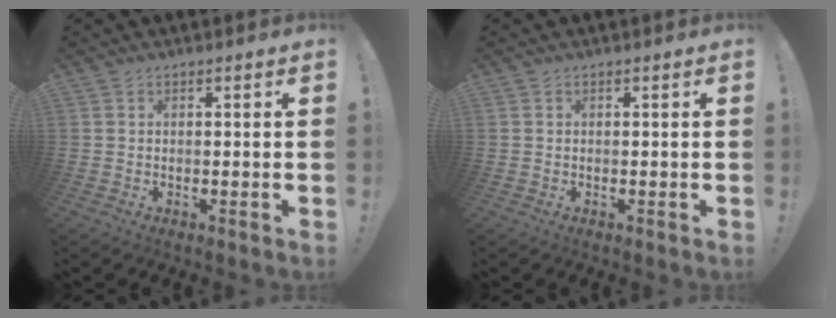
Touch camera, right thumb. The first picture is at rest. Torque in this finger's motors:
{"motor_torque": [-0.15, 0.07, 0.12, -0.03, -0.01]}